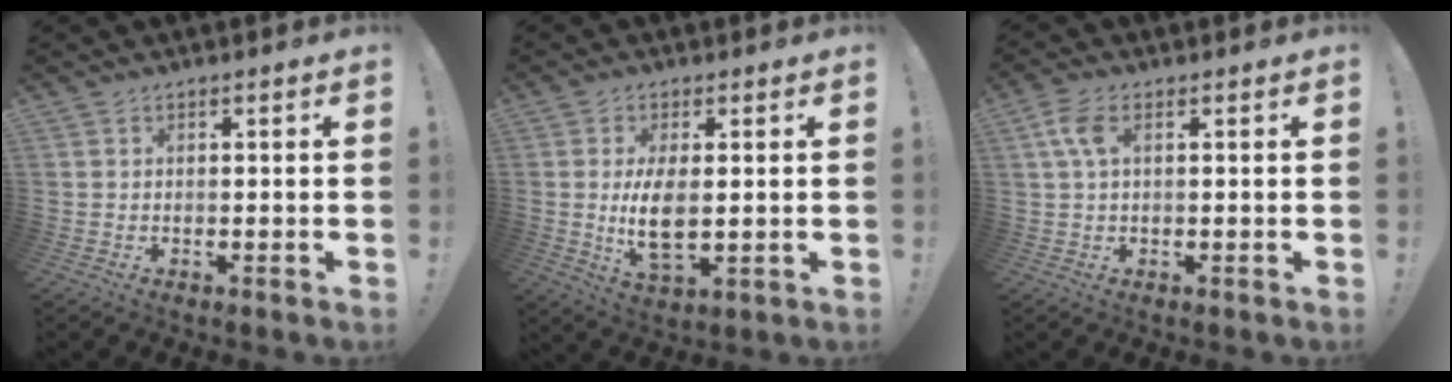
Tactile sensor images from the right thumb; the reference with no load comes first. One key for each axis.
{"total": 8.8, "fx": 0.3, "fy": 3.8, "fz": 7.9, "tx": -0.155, "ty": -0.019, "tz": 0.003}
{"total": 5.5, "fx": 1.4, "fy": 2.8, "fz": 4.6, "tx": -0.102, "ty": 0.008, "tz": 0.027}